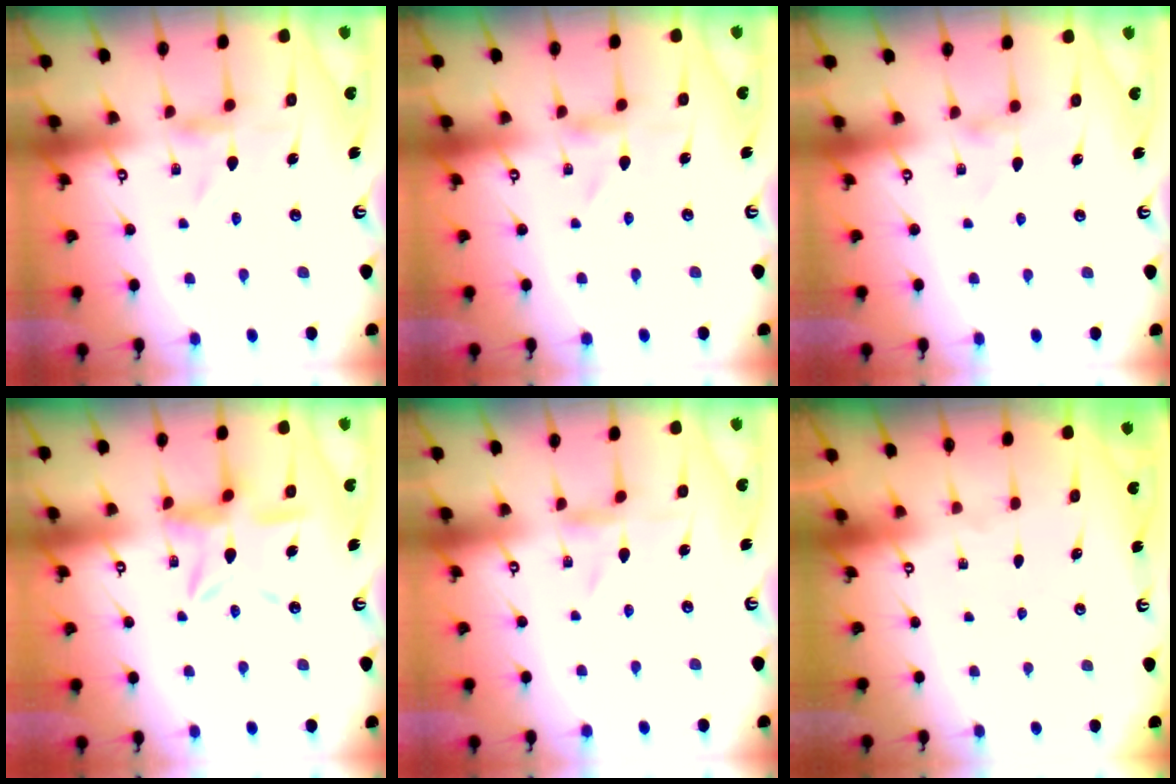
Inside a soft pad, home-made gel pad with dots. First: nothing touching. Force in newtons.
{"total": 0.0}
{"total": 0.0}
{"total": 12.2, "press": 12.2, "slide": 1.0}
{"total": 0.0}
{"total": 0.0}